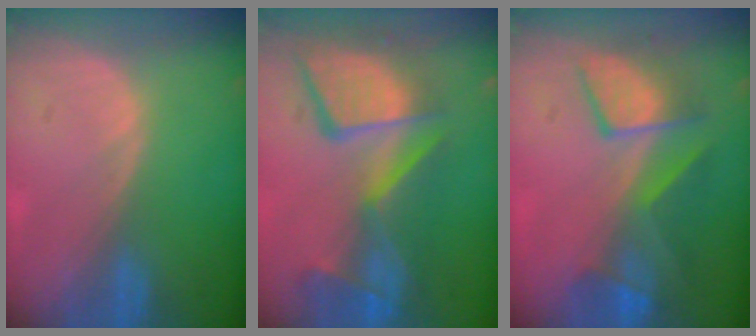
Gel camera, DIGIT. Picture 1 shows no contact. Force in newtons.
{"total": 13.1, "press": 11.3, "slide": 6.6}
{"total": 7.8, "press": 7.7, "slide": 1.2}